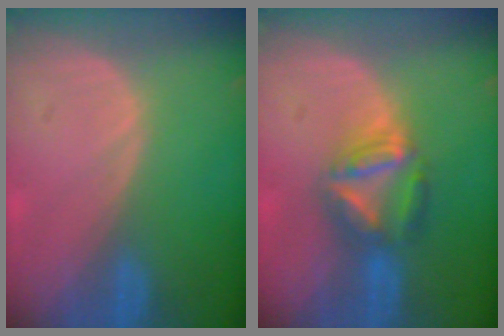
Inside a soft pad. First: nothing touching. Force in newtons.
{"total": 6.6, "press": 6.2, "slide": 2.5}